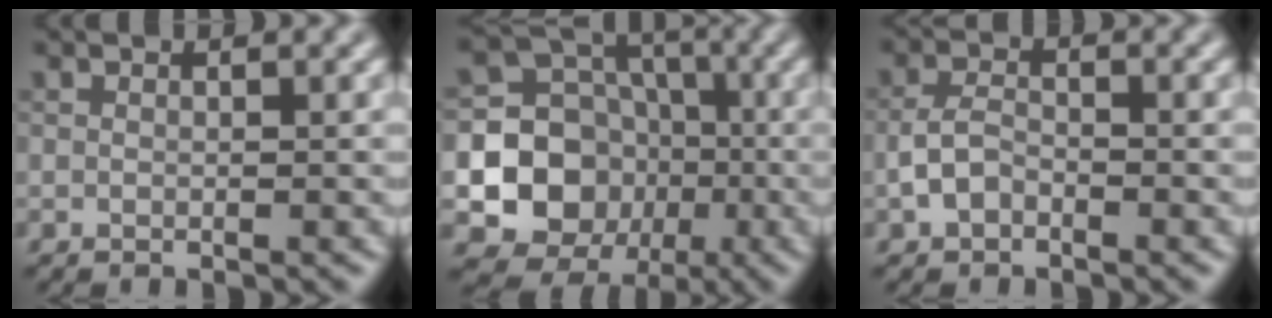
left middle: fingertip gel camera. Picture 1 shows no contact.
{"total": 10.3, "force": [-2.0, 9.3, 3.9], "torque": [-0.056, -0.014, -0.062]}
{"total": 2.1, "force": [-1.1, 1.2, 1.3], "torque": [-0.026, 0.006, -0.028]}